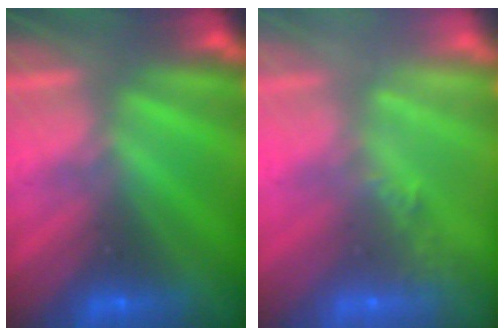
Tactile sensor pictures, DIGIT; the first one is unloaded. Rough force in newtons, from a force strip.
{"total": 2.2}